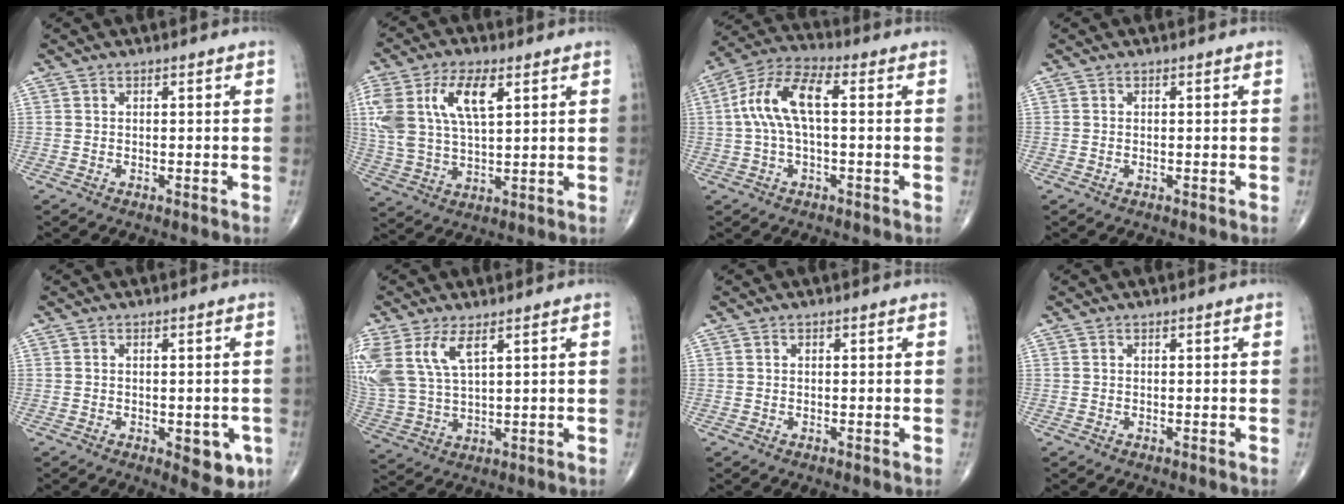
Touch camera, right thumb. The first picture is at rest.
{"total": 14.2, "force": [5.1, 6.7, 11.5], "torque": [-0.239, 0.001, 0.102]}
{"total": 11.1, "force": [0.9, 4.6, 10.0], "torque": [-0.216, 0.038, 0.010]}
{"total": 0.0}
{"total": 6.2, "force": [-2.1, 2.9, 5.1], "torque": [-0.038, -0.004, -0.019]}
{"total": 12.3, "force": [5.7, 5.6, 9.4], "torque": [-0.222, -0.011, 0.124]}
{"total": 0.0}
{"total": 0.0}